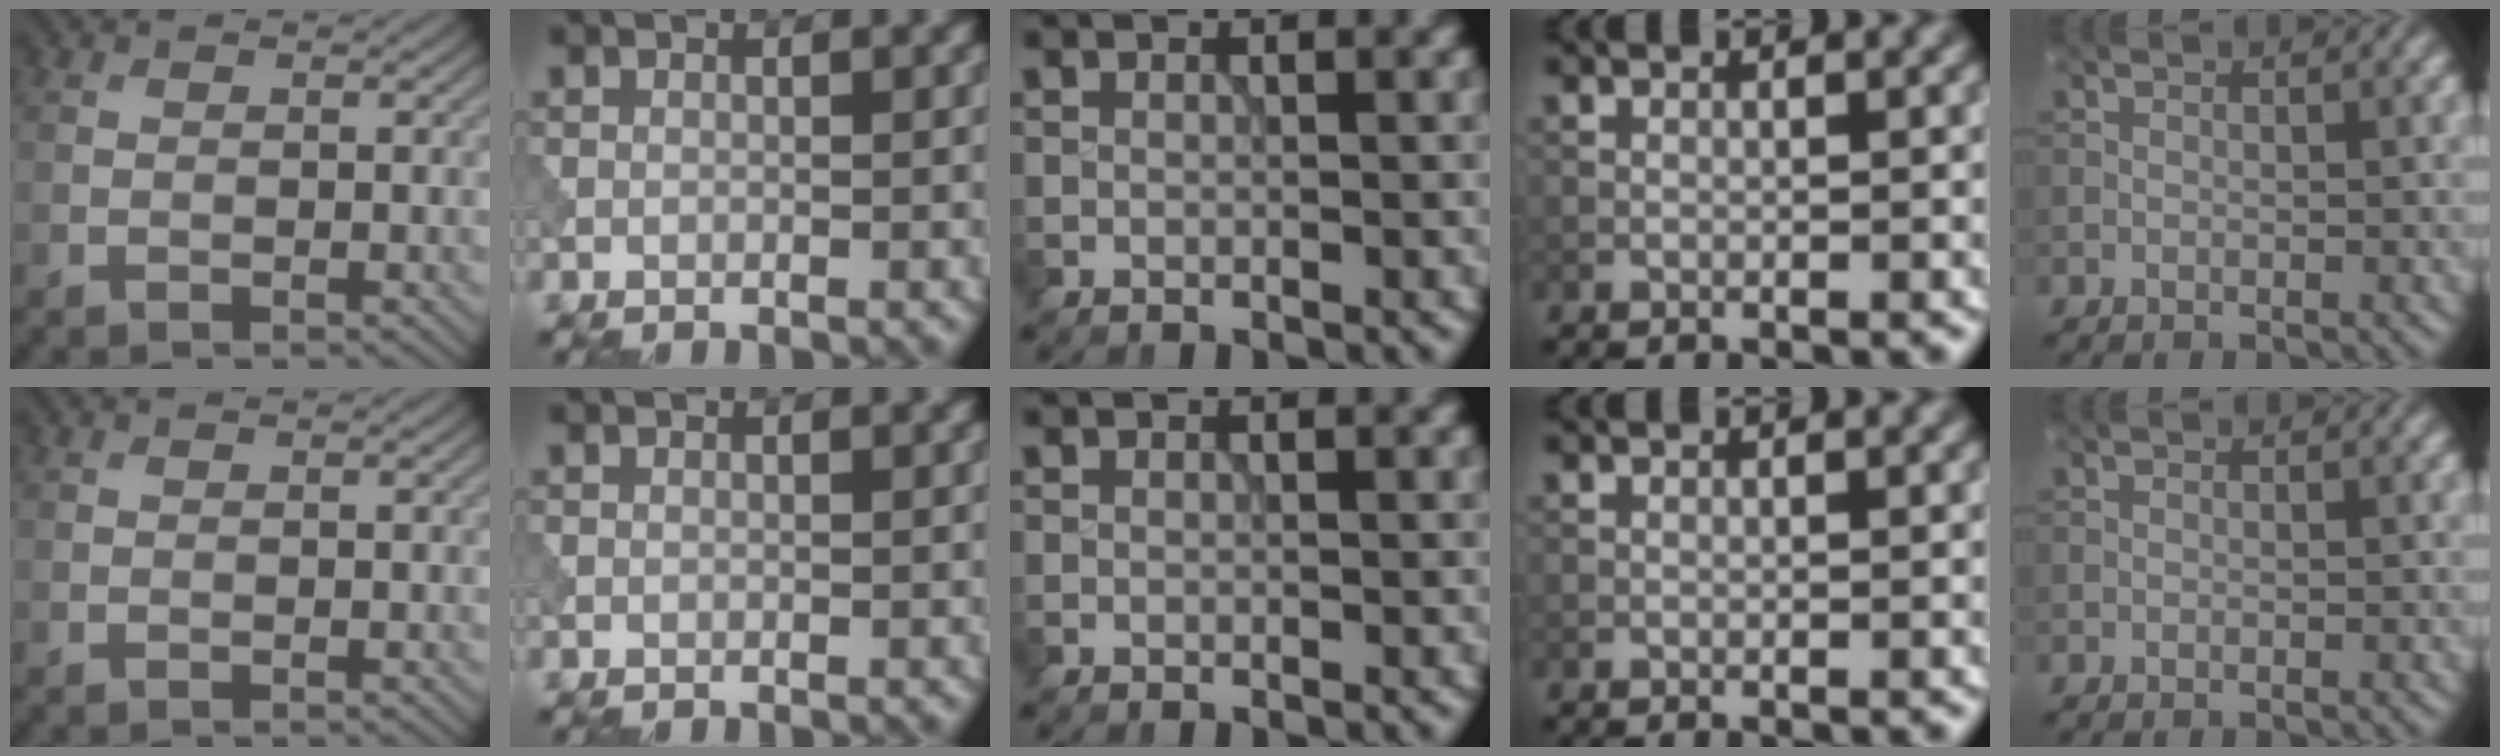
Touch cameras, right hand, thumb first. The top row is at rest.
{}